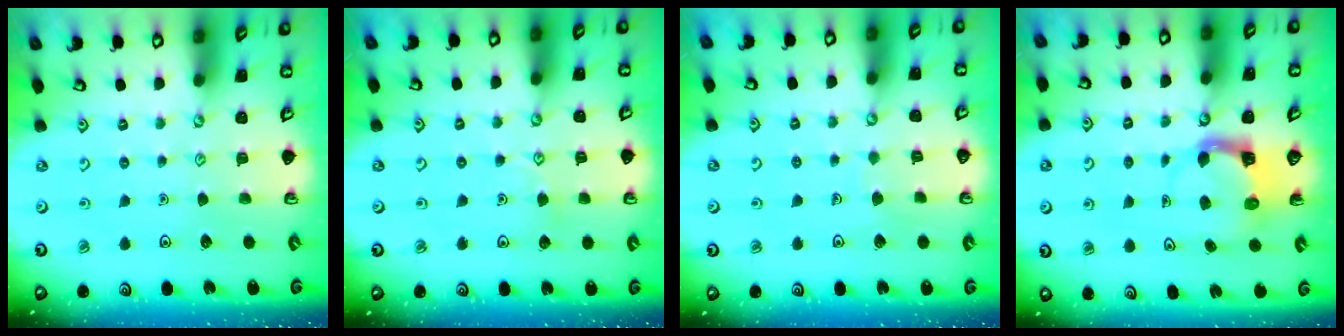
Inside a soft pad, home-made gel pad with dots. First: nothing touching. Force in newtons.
{"total": 4.4, "press": 4.4, "slide": 0.4}
{"total": 2.7, "press": 2.7, "slide": 0.1}
{"total": 3.9, "press": 3.9, "slide": 0.4}